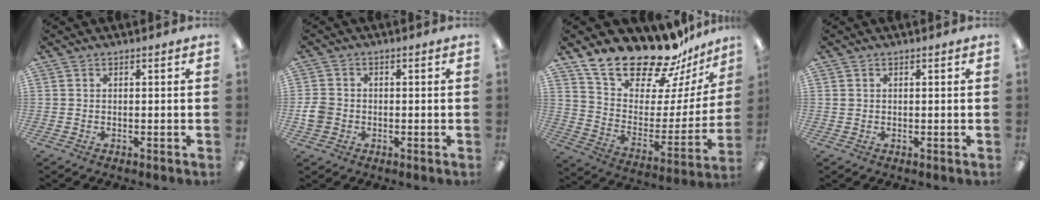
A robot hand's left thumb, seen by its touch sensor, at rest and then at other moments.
{"total": 4.0, "force": [-0.7, 3.4, 1.9], "torque": [-0.045, 0.004, -0.016]}
{"total": 22.0, "force": [18.9, 7.8, 8.1], "torque": [-0.140, -0.143, 0.335]}
{"total": 0.6, "force": [0.2, 0.5, 0.2], "torque": [-0.004, 0.004, 0.004]}